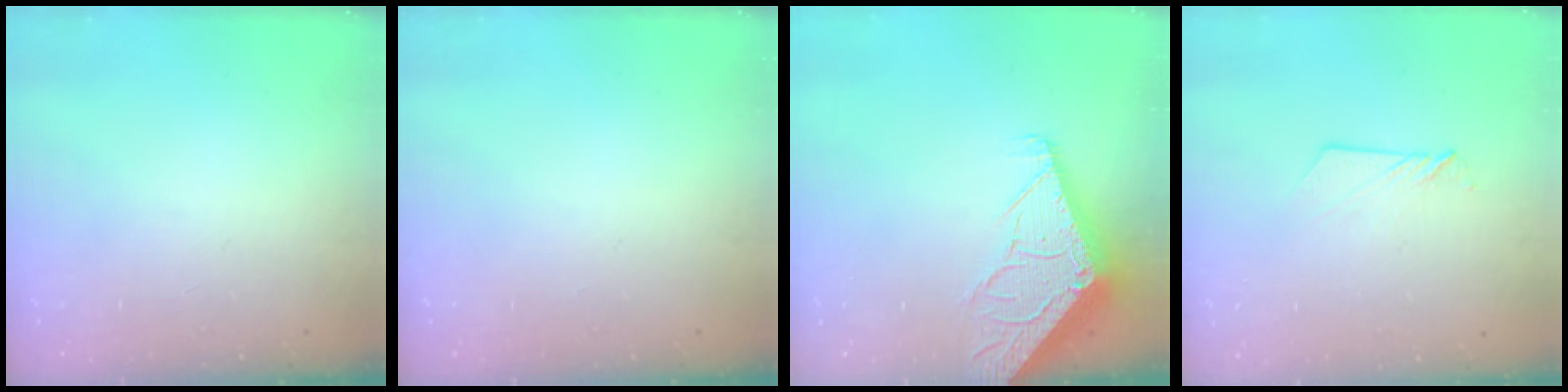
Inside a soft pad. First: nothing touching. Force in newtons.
{"total": 0.0}
{"total": 6.5, "press": 6.5, "slide": 0.7}
{"total": 4.5, "press": 4.5, "slide": 0.3}